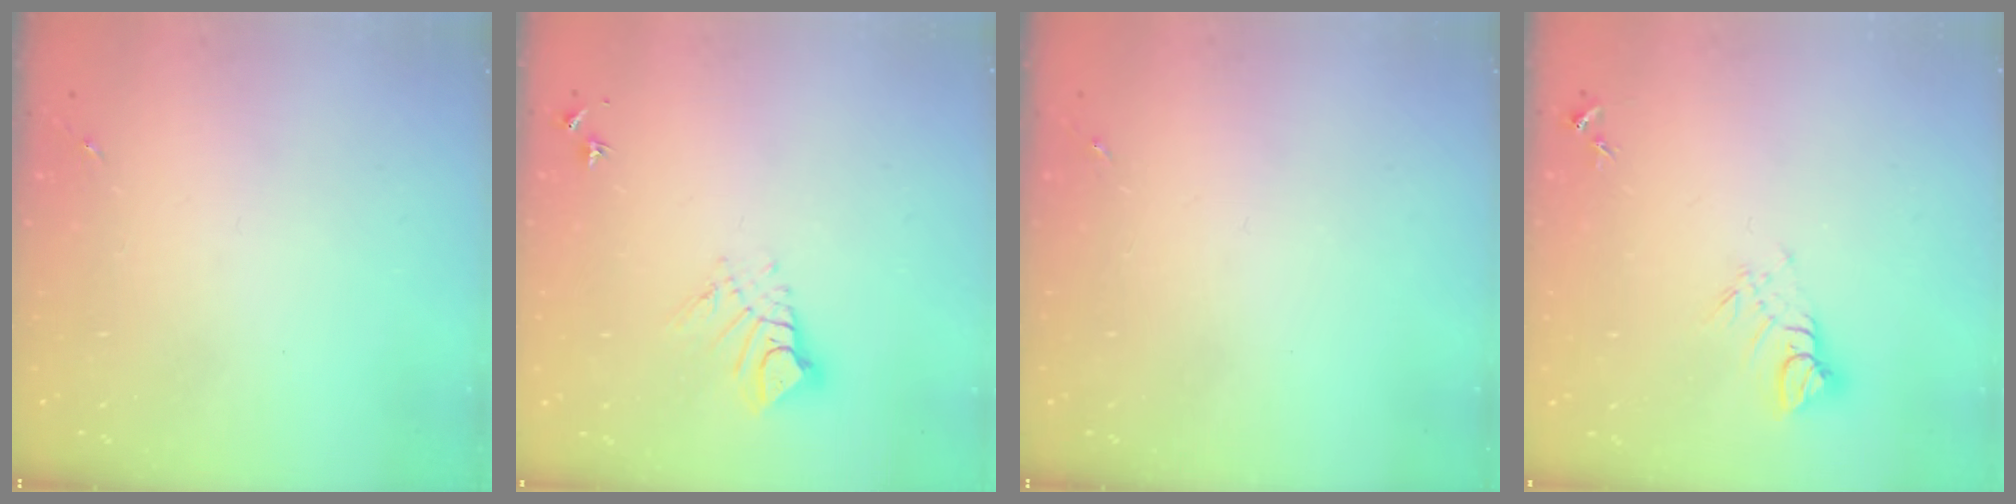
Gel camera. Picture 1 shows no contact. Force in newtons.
{"total": 9.1, "press": 9.0, "slide": 1.0}
{"total": 0.0}
{"total": 6.6, "press": 6.6, "slide": 0.5}